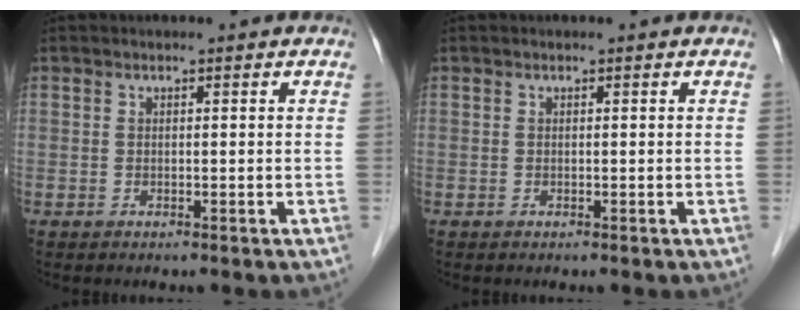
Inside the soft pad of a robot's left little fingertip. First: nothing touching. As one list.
[{"total": 0.0}]